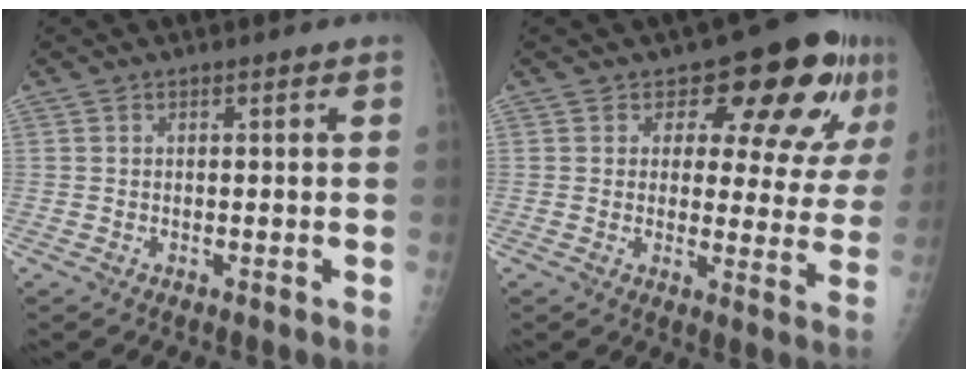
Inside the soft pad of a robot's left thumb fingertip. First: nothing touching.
{"total": 14.4, "force": [7.5, 7.1, 10.0], "torque": [-0.076, -0.033, 0.088]}